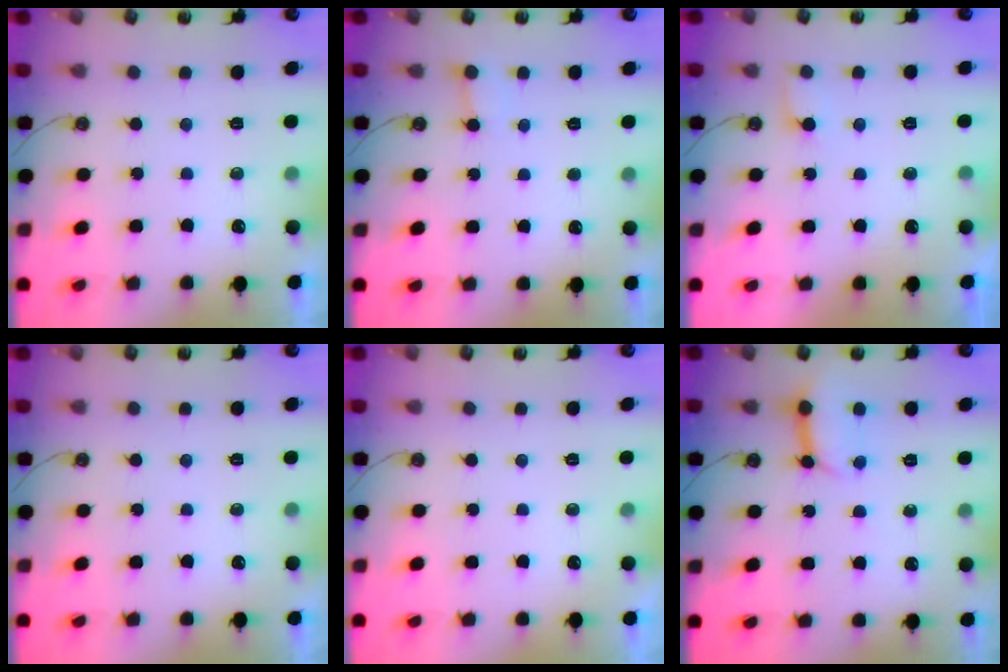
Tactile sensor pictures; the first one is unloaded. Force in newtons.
{"total": 2.8, "press": 2.8, "slide": 0.4}
{"total": 5.0, "press": 5.0, "slide": 0.4}
{"total": 0.0}
{"total": 0.0}
{"total": 8.7, "press": 8.7, "slide": 1.0}